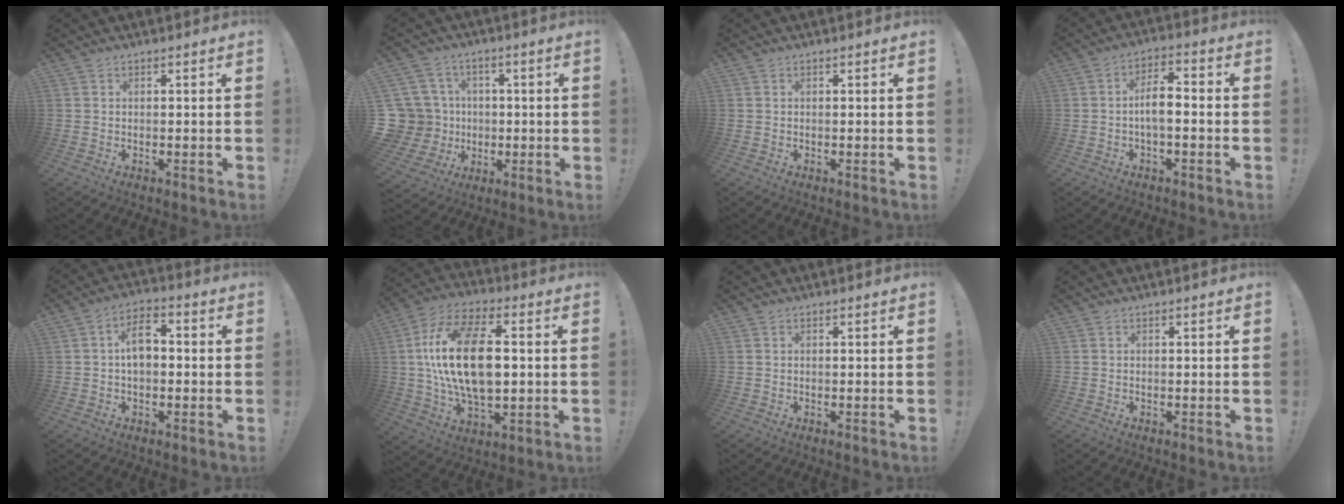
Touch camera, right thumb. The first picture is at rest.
{"total": 13.0, "force": [-0.2, 12.1, 4.8], "torque": [-0.104, 0.002, 0.014]}
{"total": 0.0}
{"total": 7.2, "force": [-1.3, 3.0, 6.4], "torque": [-0.112, 0.009, -0.025]}
{"total": 7.6, "force": [0.0, 4.6, 6.0], "torque": [-0.096, 0.015, 0.002]}
{"total": 21.2, "force": [1.7, 11.5, 17.7], "torque": [-0.324, 0.003, 0.023]}
{"total": 0.0}
{"total": 0.0}